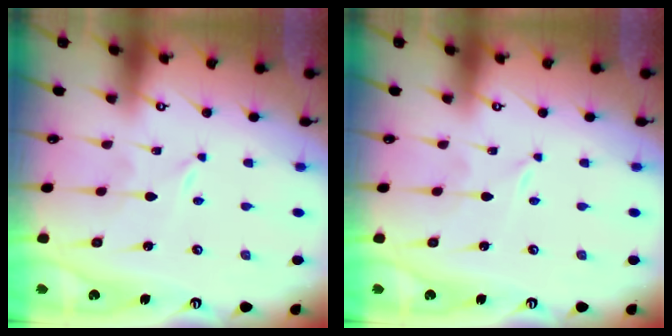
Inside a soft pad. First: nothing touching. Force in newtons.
{"total": 0.0}